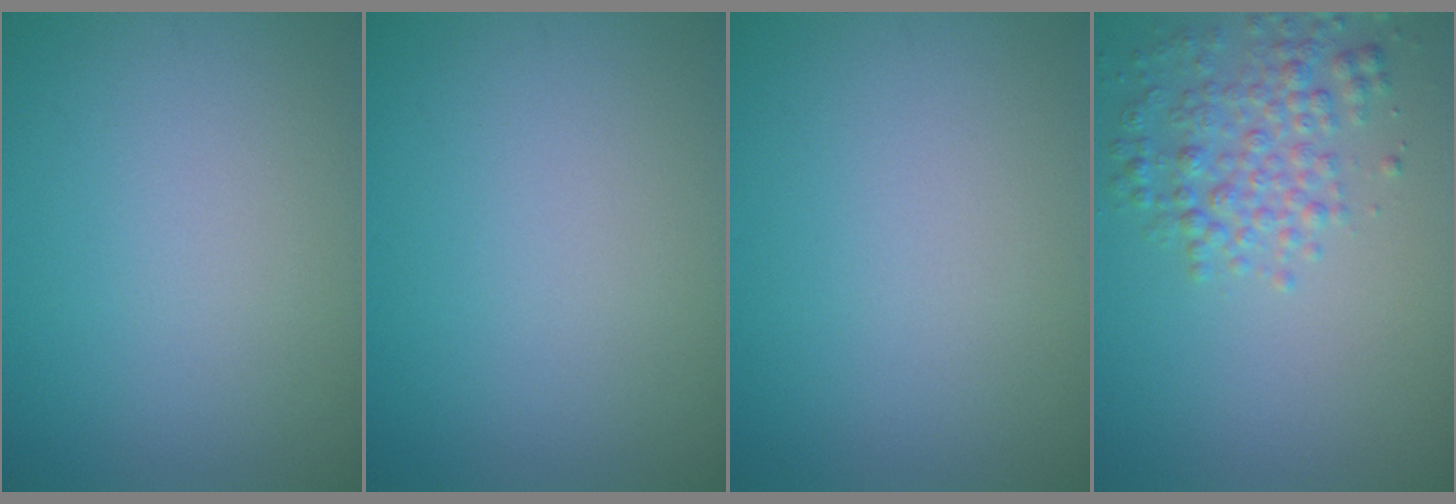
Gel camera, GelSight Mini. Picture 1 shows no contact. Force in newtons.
{"total": 0.0}
{"total": 0.0}
{"total": 3.6, "press": 3.6, "slide": 0.2}